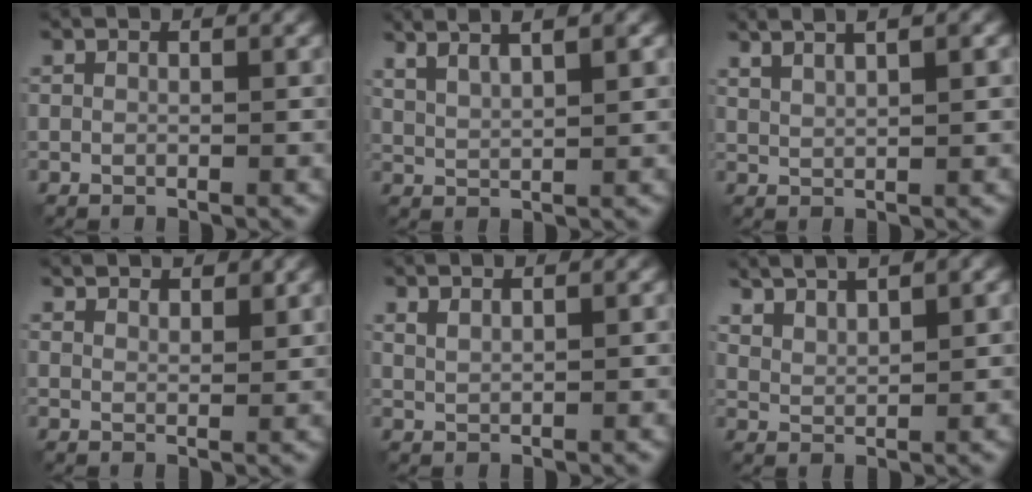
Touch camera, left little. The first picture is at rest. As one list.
[{"total": 5.7, "force": [3.6, 1.7, 4.0], "torque": [-0.051, 0.024, 0.039]}, {"total": 4.4, "force": [2.7, 1.4, 3.2], "torque": [-0.032, 0.018, 0.026]}, {"total": 2.8, "force": [2.5, 0.7, 1.0], "torque": [-0.011, -0.003, 0.039]}, {"total": 1.4, "force": [1.1, 0.4, 0.8], "torque": [-0.015, -0.001, 0.018]}, {"total": 4.1, "force": [3.5, 0.9, 2.0], "torque": [-0.034, 0.007, 0.054]}]